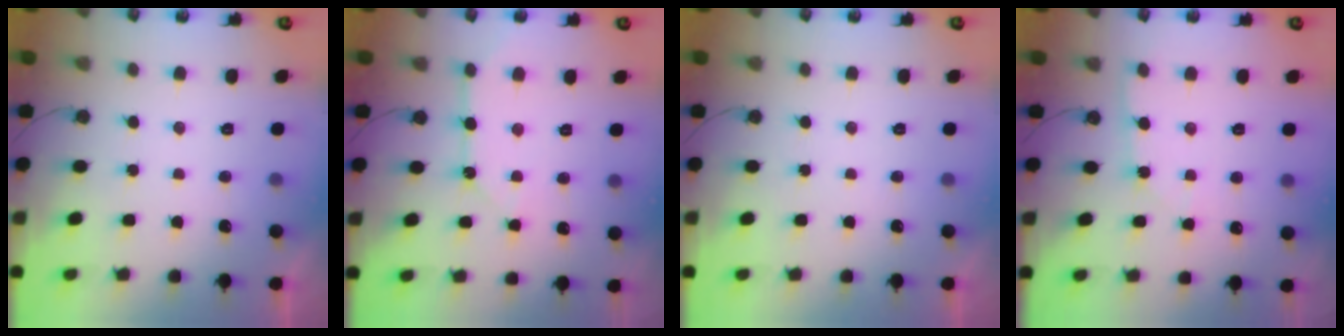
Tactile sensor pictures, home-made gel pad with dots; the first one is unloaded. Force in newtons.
{"total": 9.9, "press": 9.9, "slide": 0.9}
{"total": 0.0}
{"total": 2.2, "press": 2.1, "slide": 0.3}